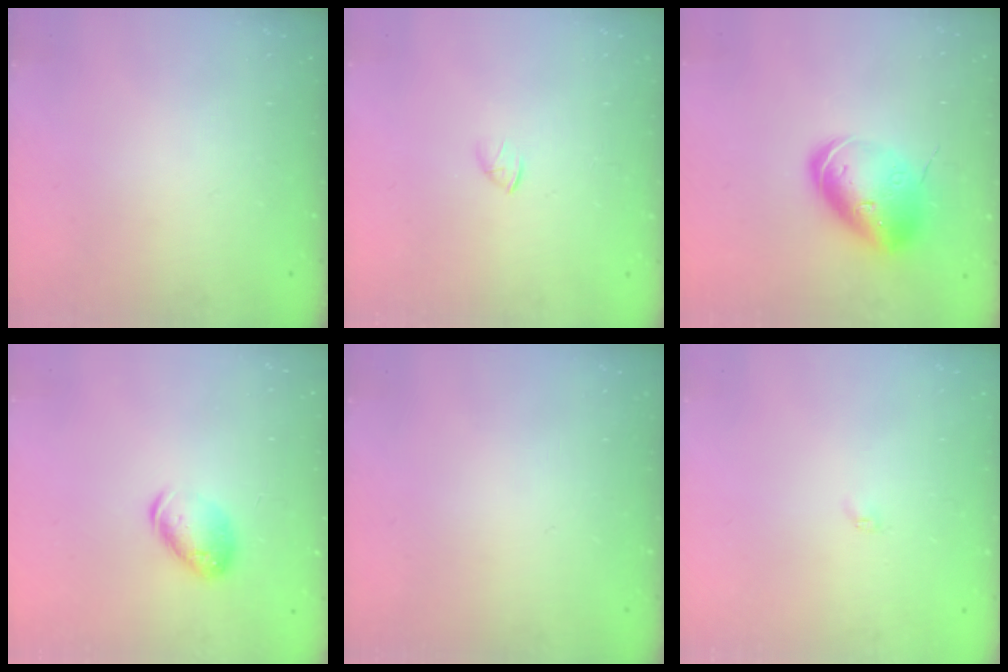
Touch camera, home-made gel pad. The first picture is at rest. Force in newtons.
{"total": 1.5, "press": 1.4, "slide": 0.4}
{"total": 13.2, "press": 13.0, "slide": 2.3}
{"total": 10.2, "press": 10.1, "slide": 1.4}
{"total": 0.0}
{"total": 2.0, "press": 1.9, "slide": 0.4}